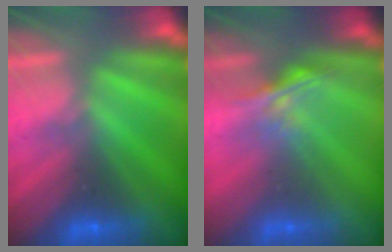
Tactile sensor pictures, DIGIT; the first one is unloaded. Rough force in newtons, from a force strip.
{"total": 1.4}